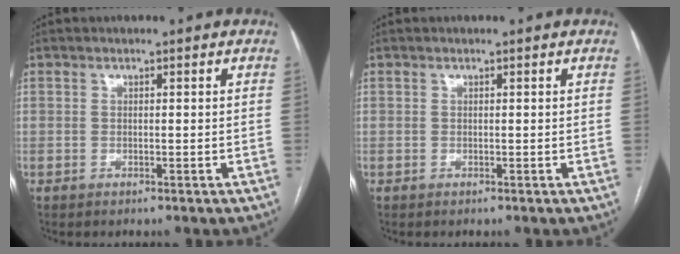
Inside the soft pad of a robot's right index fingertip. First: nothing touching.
{"total": 0.0}